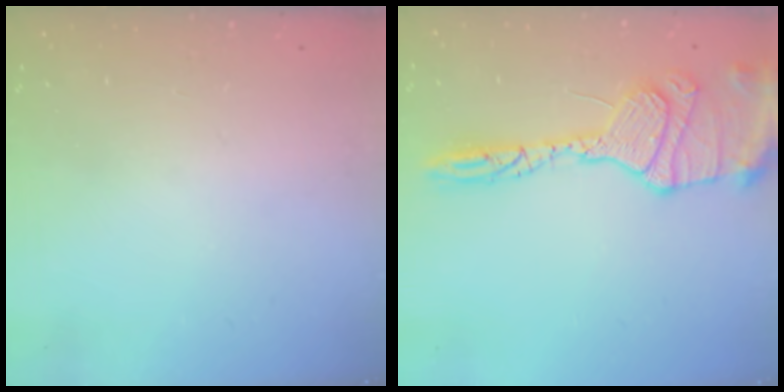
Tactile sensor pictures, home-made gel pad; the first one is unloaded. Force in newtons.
{"total": 17.9, "press": 17.7, "slide": 2.5}